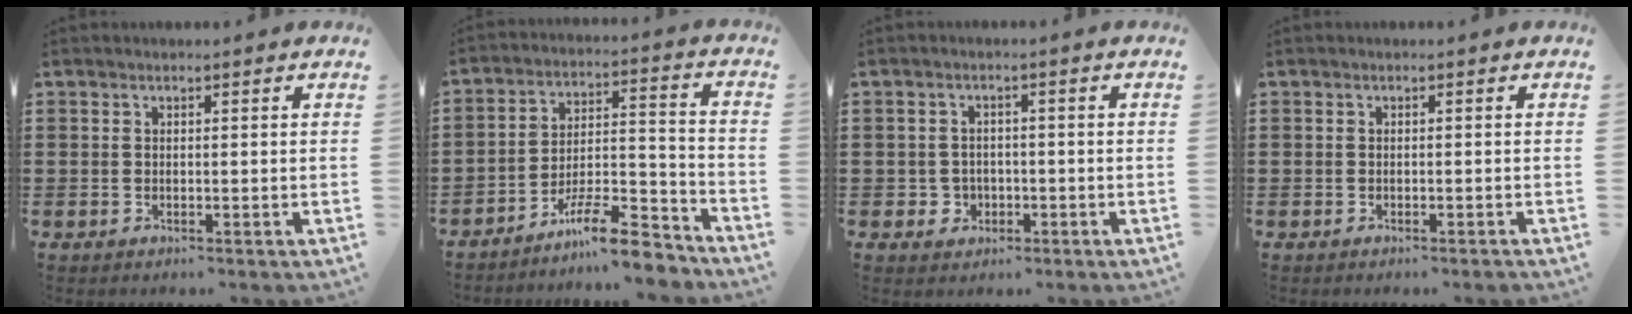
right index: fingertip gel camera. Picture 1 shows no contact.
{"total": 10.6, "force": [-9.1, 1.7, 5.2], "torque": [-0.074, 0.035, -0.170]}
{"total": 2.5, "force": [-0.9, 2.3, 0.4], "torque": [-0.016, 0.005, -0.022]}
{"total": 0.6, "force": [-0.5, -0.1, 0.2], "torque": [-0.003, -0.003, -0.010]}